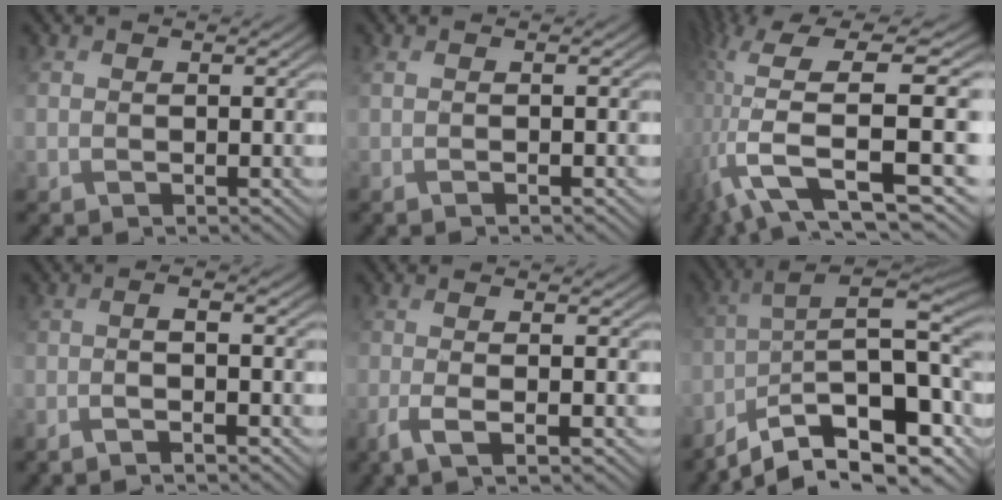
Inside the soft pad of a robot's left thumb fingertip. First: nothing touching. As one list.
[{"total": 1.4, "force": [-0.2, 0.3, 1.4], "torque": [-0.024, -0.001, -0.009]}, {"total": 14.5, "force": [0.0, 4.9, 13.6], "torque": [-0.304, 0.002, 0.019]}, {"total": 3.7, "force": [-1.9, 0.5, 3.1], "torque": [-0.050, 0.010, -0.050]}, {"total": 4.6, "force": [-2.0, 0.9, 4.1], "torque": [-0.072, 0.001, -0.052]}, {"total": 15.5, "force": [-8.6, 5.7, 11.5], "torque": [-0.223, -0.024, -0.126]}]